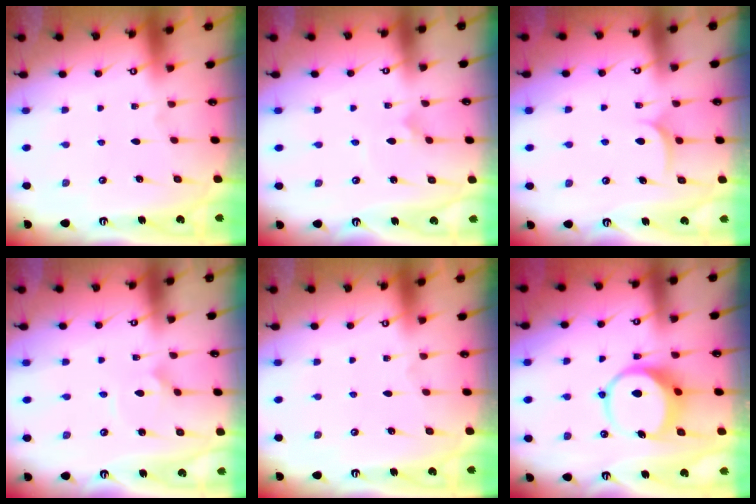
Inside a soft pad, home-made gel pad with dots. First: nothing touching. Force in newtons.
{"total": 1.4, "press": 1.4, "slide": 0.0}
{"total": 6.7, "press": 6.7, "slide": 0.4}
{"total": 2.5, "press": 2.5, "slide": 0.1}
{"total": 0.0}
{"total": 8.5, "press": 8.4, "slide": 1.1}